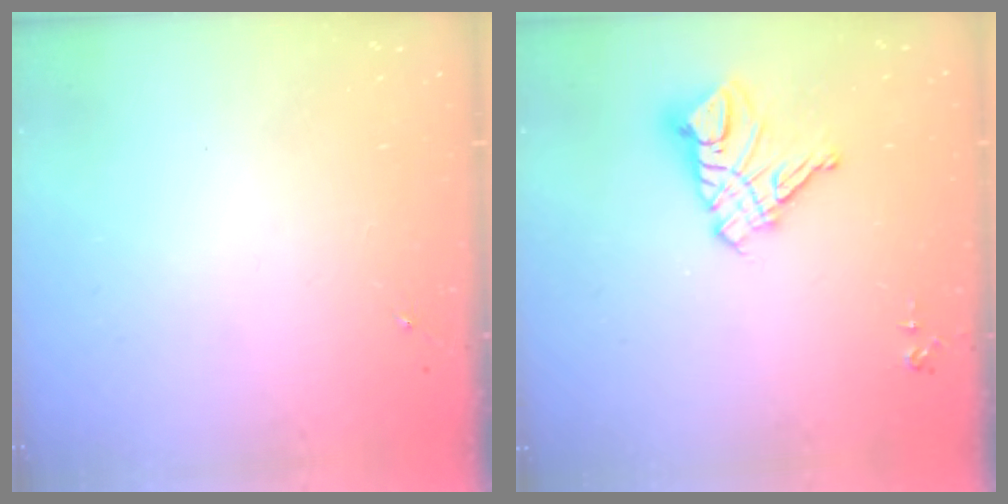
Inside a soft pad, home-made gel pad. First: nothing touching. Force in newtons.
{"total": 12.6, "press": 12.5, "slide": 1.3}